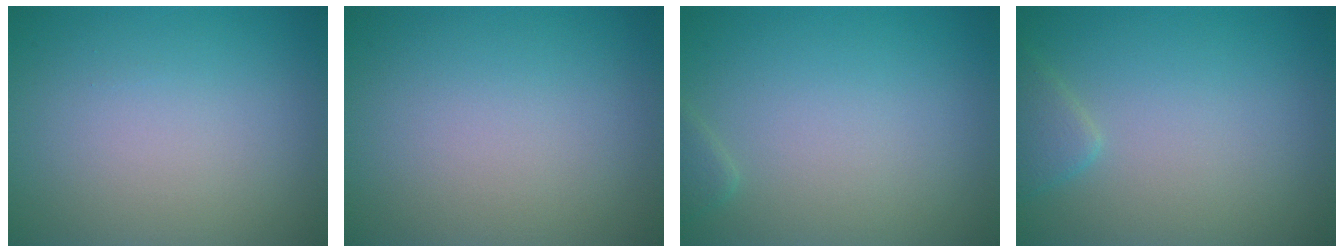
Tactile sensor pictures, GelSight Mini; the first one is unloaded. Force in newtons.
{"total": 0.0}
{"total": 0.8, "press": 0.8, "slide": 0.0}
{"total": 1.6, "press": 1.6, "slide": 0.1}